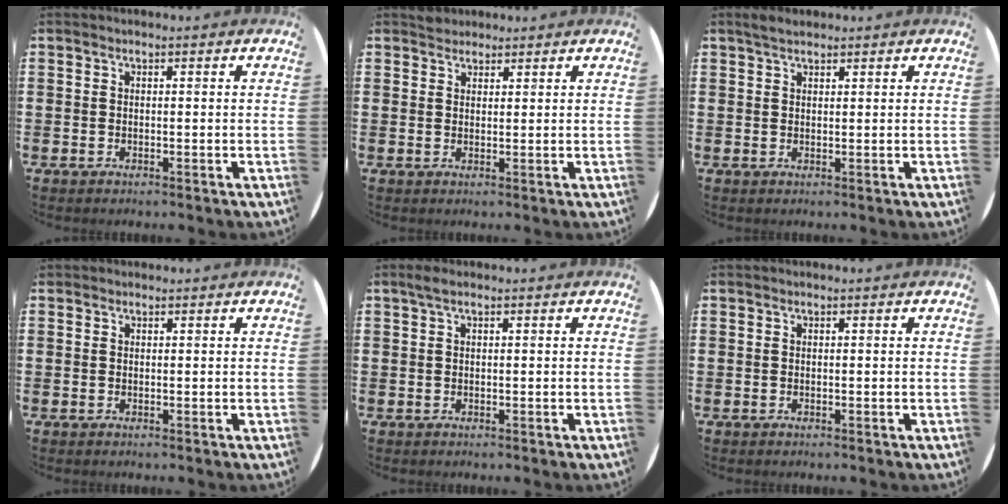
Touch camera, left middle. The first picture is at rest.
{"total": 1.9, "force": [1.7, 0.6, -0.2], "torque": [0.011, 0.003, 0.033]}
{"total": 1.8, "force": [1.5, 0.5, 0.7], "torque": [-0.008, 0.003, 0.026]}
{"total": 0.0}
{"total": 0.9, "force": [0.5, 0.2, 0.7], "torque": [-0.014, 0.004, 0.008]}
{"total": 0.0}